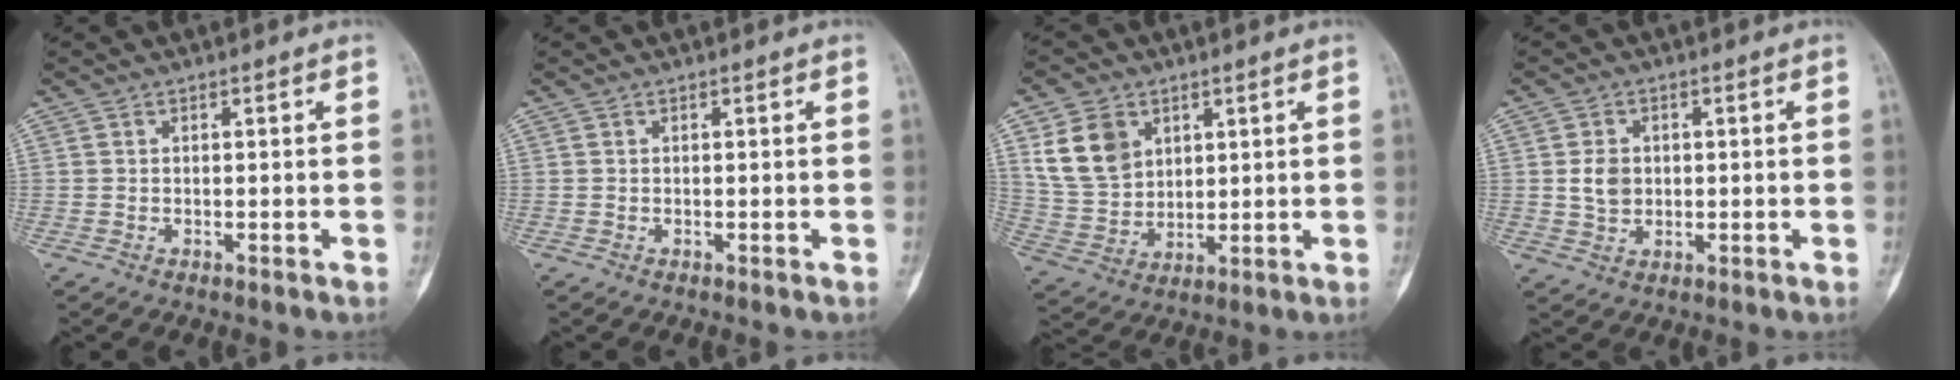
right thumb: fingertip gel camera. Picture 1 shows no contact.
{"total": 0.0}
{"total": 11.1, "force": [4.6, 8.4, 5.7], "torque": [-0.087, -0.018, 0.102]}
{"total": 4.3, "force": [0.4, 3.5, 2.6], "torque": [-0.033, -0.002, 0.010]}